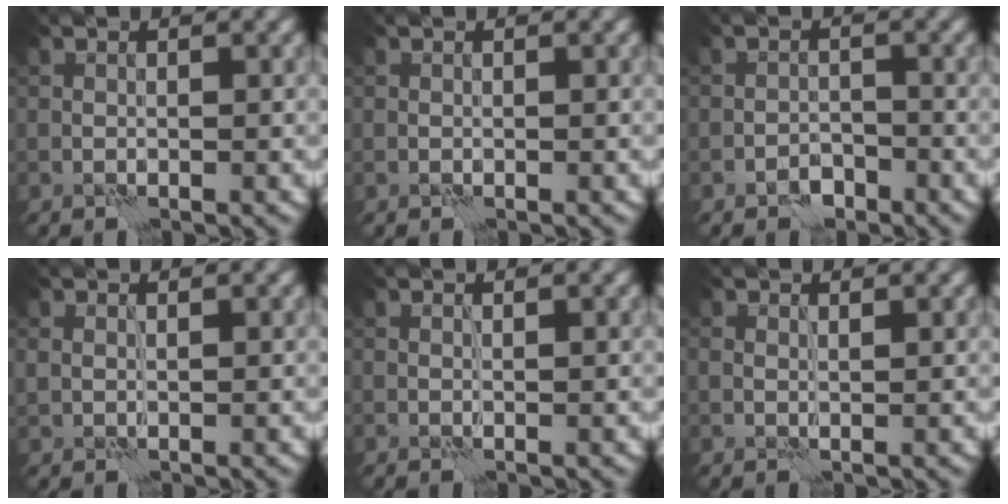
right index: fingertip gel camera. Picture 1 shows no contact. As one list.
[{"total": 0.0}, {"total": 1.6, "force": [-1.3, 0.7, 0.4], "torque": [-0.002, 0.007, -0.025]}, {"total": 0.7, "force": [0.4, 0.5, 0.3], "torque": [-0.010, 0.002, 0.012]}, {"total": 0.0}, {"total": 0.8, "force": [0.5, 0.4, 0.5], "torque": [-0.009, 0.000, 0.010]}]